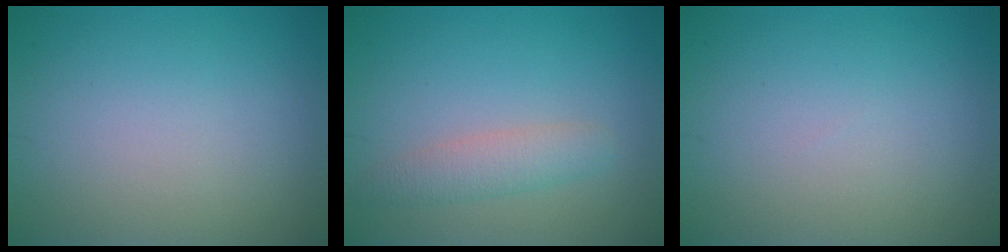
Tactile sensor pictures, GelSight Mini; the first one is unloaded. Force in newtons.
{"total": 2.4, "press": 2.4, "slide": 0.2}
{"total": 0.0}